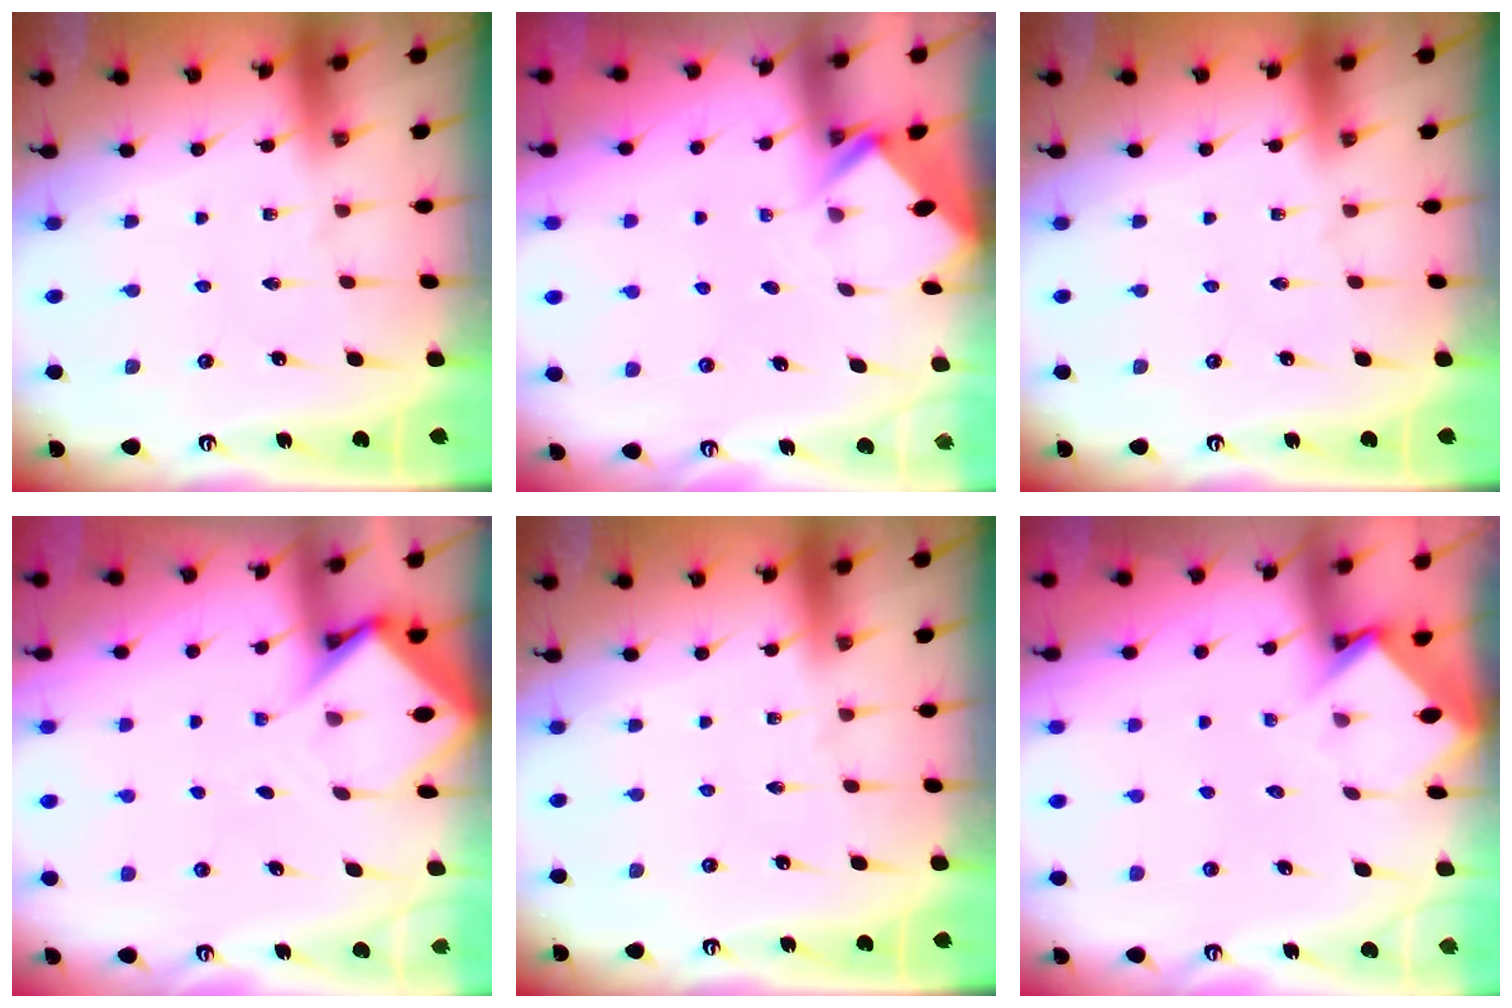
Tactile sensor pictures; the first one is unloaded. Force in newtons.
{"total": 2.6, "press": 2.6, "slide": 0.2}
{"total": 0.0}
{"total": 5.8, "press": 5.8, "slide": 0.6}
{"total": 0.0}
{"total": 3.5, "press": 3.4, "slide": 0.3}